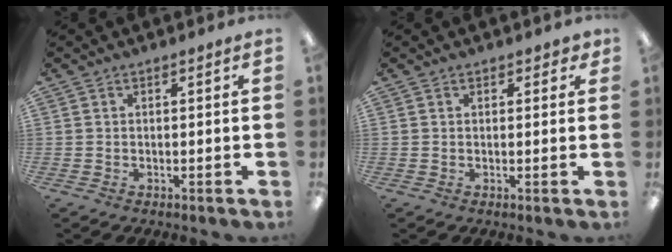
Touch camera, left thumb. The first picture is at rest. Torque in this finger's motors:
{"motor_torque": [-0.09, 0.04, -0.29, 0.18, 0.03]}